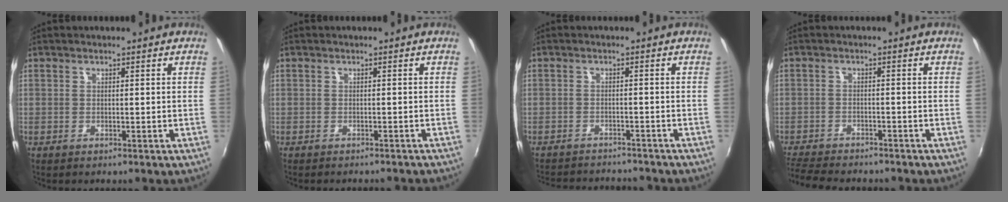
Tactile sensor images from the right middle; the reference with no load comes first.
{"total": 5.6, "force": [-5.2, 1.3, 1.9], "torque": [-0.041, -0.011, -0.063]}
{"total": 10.5, "force": [-9.7, 2.2, 3.3], "torque": [-0.082, -0.007, -0.138]}
{"total": 9.3, "force": [-8.5, 2.0, 3.2], "torque": [-0.092, -0.017, -0.142]}